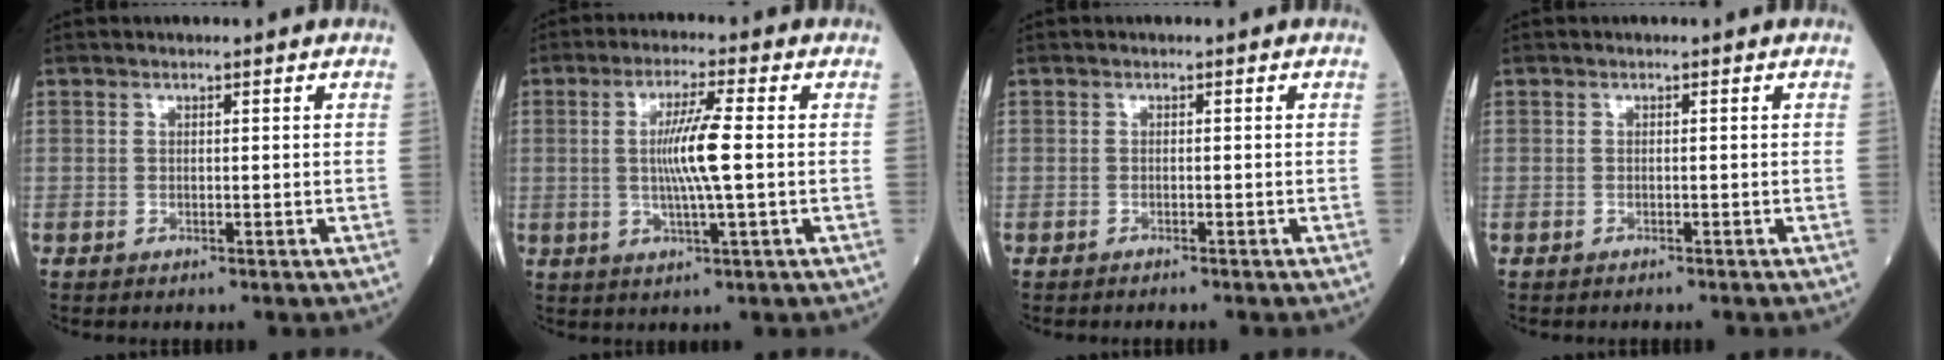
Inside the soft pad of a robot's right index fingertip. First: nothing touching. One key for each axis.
{"total": 7.4, "fx": 0.2, "fy": -0.3, "fz": 7.3, "tx": -0.138, "ty": -0.003, "tz": 0.002}
{"total": 1.0, "fx": -1.0, "fy": -0.1, "fz": 0.3, "tx": -0.006, "ty": -0.001, "tz": -0.013}
{"total": 0.6, "fx": -0.5, "fy": 0.0, "fz": 0.2, "tx": -0.003, "ty": -0.001, "tz": -0.010}